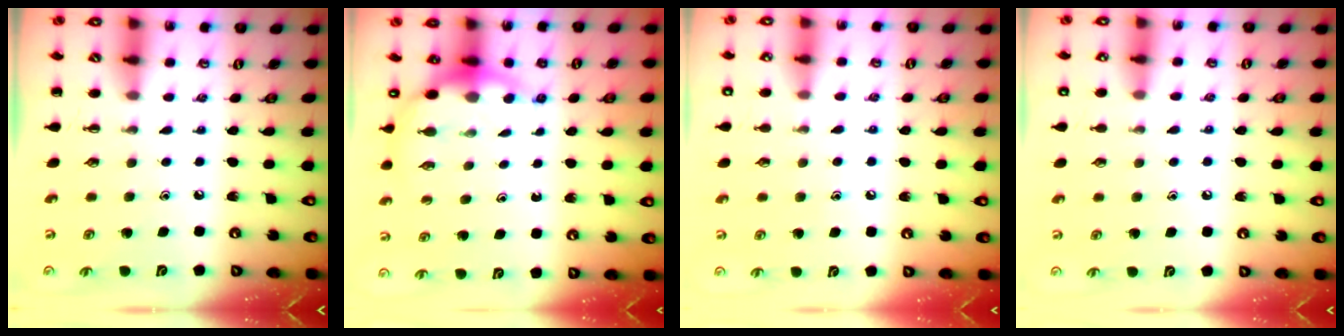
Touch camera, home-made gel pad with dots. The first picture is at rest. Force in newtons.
{"total": 7.0, "press": 6.9, "slide": 1.6}
{"total": 6.2, "press": 6.0, "slide": 1.6}
{"total": 7.0, "press": 6.5, "slide": 2.4}